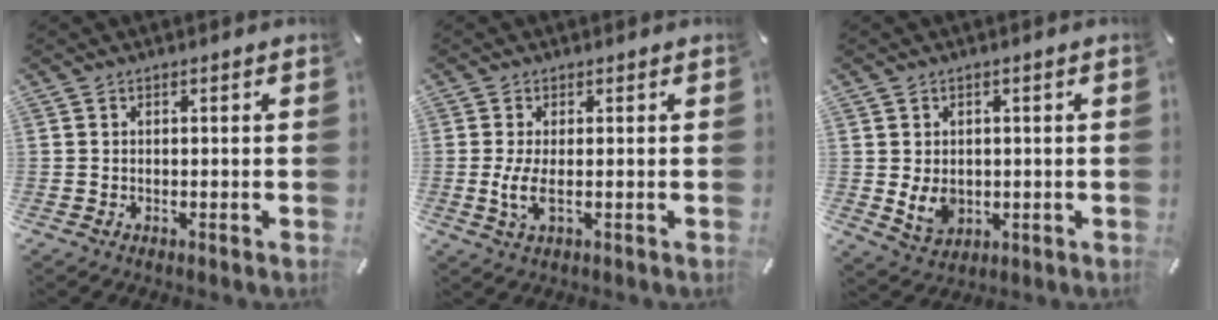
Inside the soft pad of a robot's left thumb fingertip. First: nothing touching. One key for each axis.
{"total": 4.7, "fx": -0.3, "fy": 1.4, "fz": 4.5, "tx": -0.107, "ty": -0.012, "tz": -0.011}
{"total": 6.1, "fx": 0.0, "fy": 5.0, "fz": 3.5, "tx": -0.069, "ty": -0.003, "tz": 0.000}